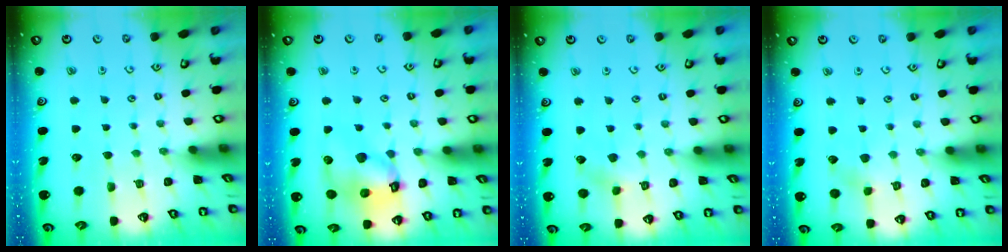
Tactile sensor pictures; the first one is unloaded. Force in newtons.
{"total": 13.6, "press": 13.5, "slide": 1.8}
{"total": 4.7, "press": 4.7, "slide": 0.4}
{"total": 5.8, "press": 5.7, "slide": 0.7}